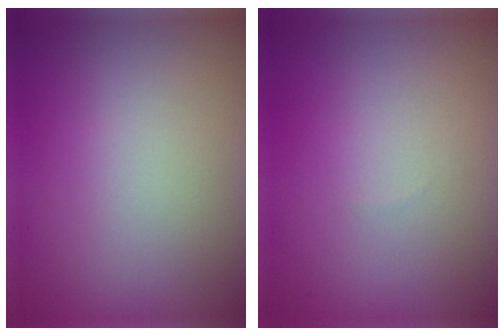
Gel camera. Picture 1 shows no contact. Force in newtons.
{"total": 0.0}